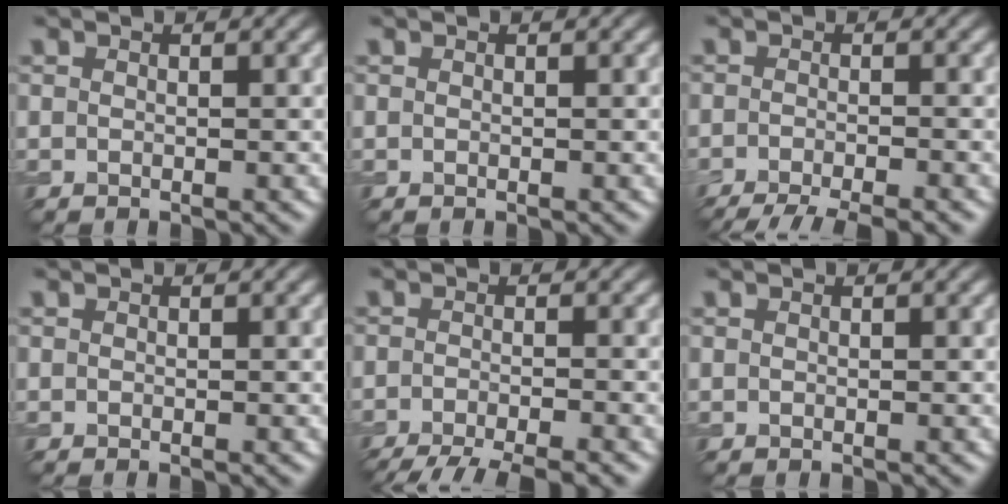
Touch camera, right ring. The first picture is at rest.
{"total": 0.0}
{"total": 6.4, "force": [-5.1, 1.2, 3.7], "torque": [-0.052, -0.026, -0.082]}
{"total": 0.0}
{"total": 7.2, "force": [-5.7, 1.4, 4.1], "torque": [-0.059, -0.027, -0.093]}
{"total": 0.0}